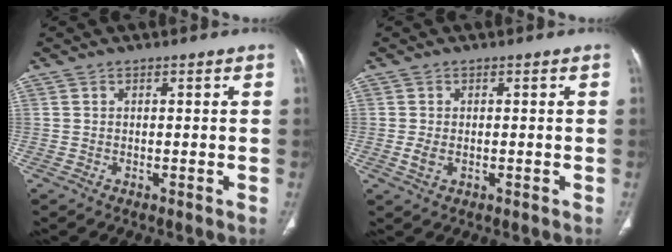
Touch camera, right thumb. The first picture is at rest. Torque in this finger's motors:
{"motor_torque": [-0.29, -0.06, 0.19, 0.36, 0.07]}